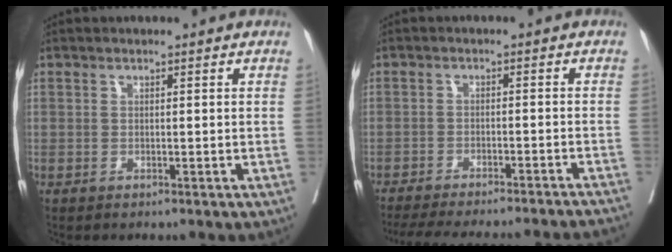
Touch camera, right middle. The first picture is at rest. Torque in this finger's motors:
{"motor_torque": [1.02, -1.12, 0.08, 0.06]}